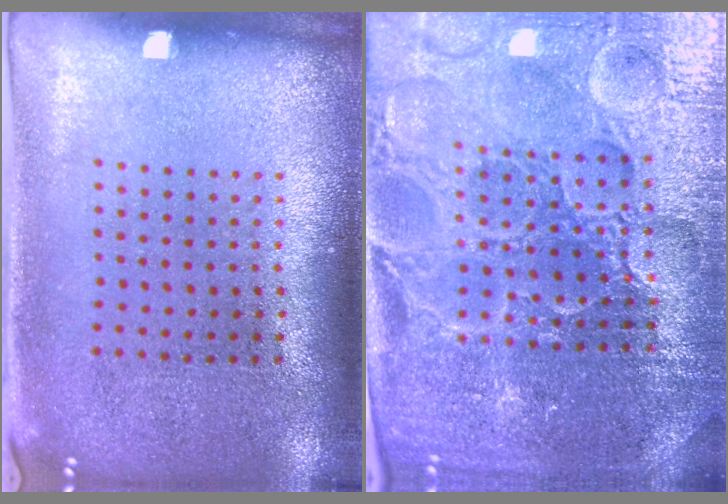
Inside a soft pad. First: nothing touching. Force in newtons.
{"total": 5.5, "press": 5.1, "slide": 2.0}